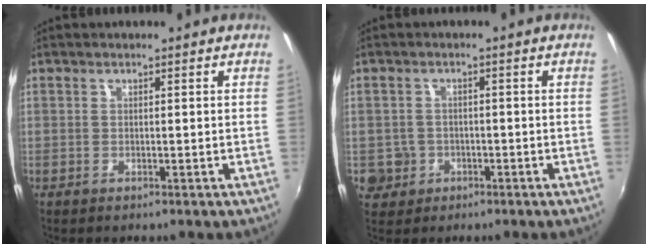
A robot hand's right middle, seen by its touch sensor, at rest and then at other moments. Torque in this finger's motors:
{"motor_torque": [0.26, -0.47, 0.02, 0.00]}